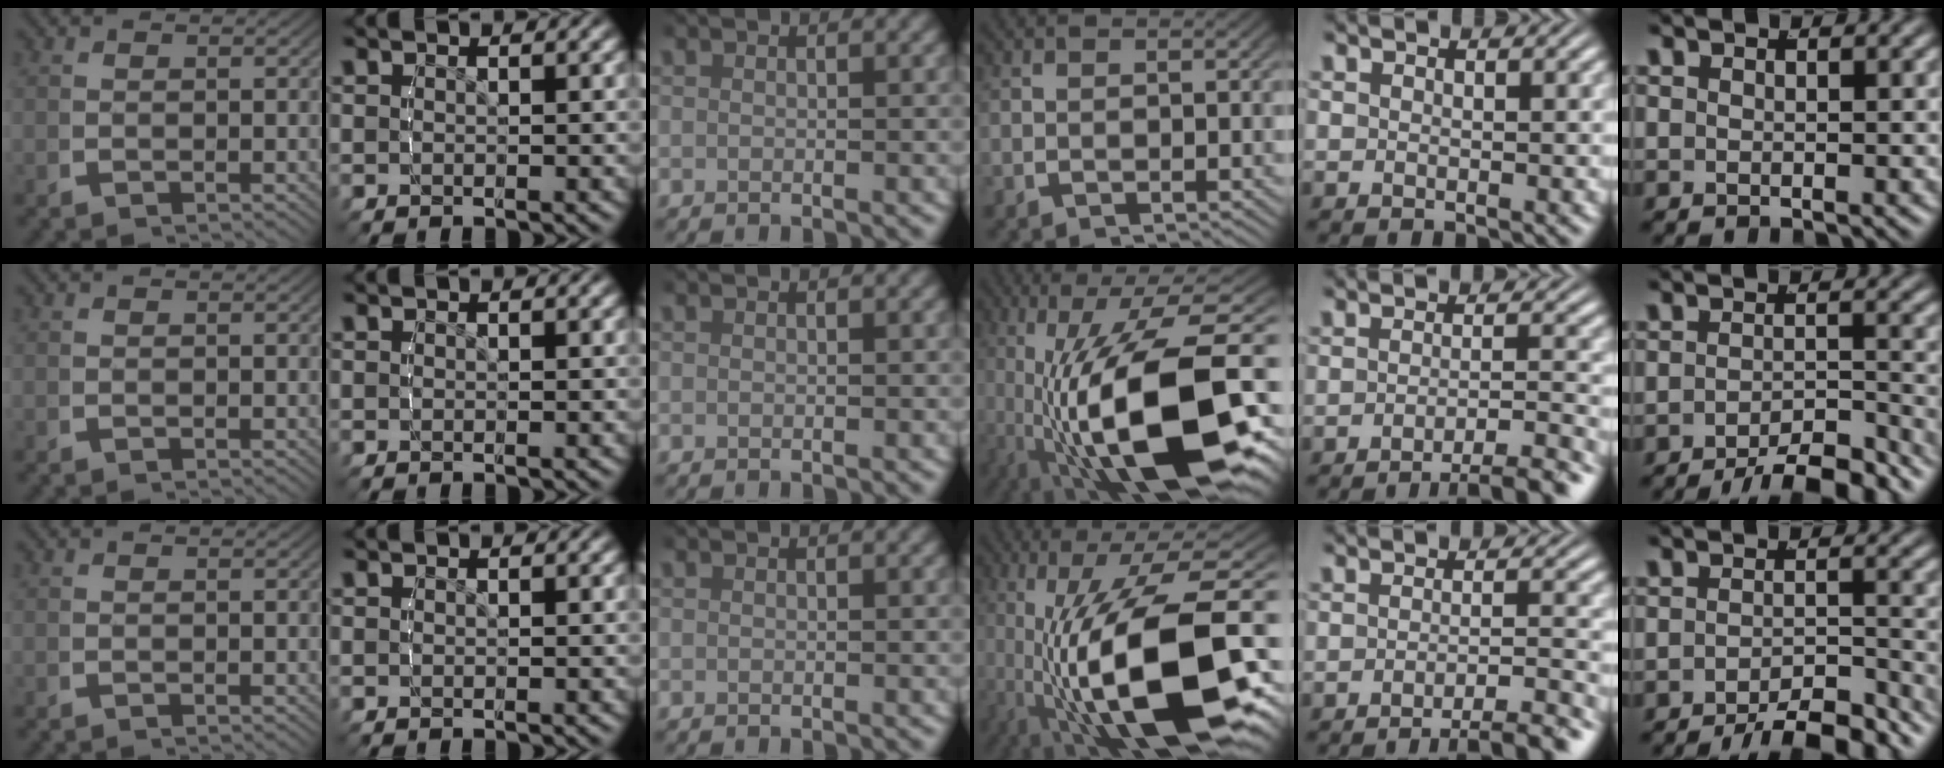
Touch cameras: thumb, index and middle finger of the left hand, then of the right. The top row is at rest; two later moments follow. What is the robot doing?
{"motion": "lift_and_place", "object": "glue stick"}